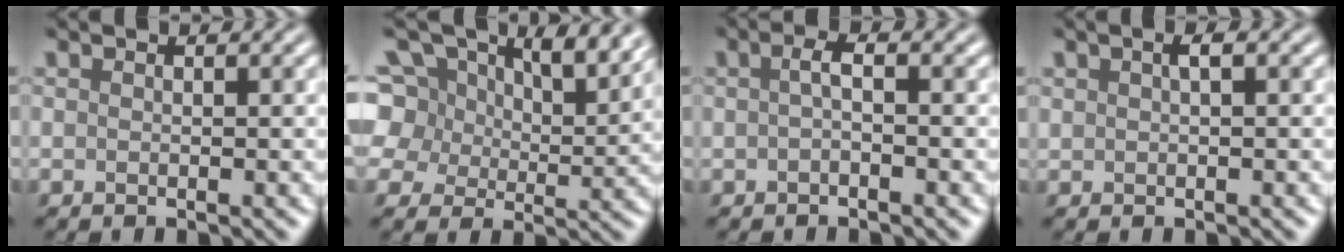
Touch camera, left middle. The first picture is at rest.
{"total": 12.7, "force": [7.6, 7.8, 6.6], "torque": [-0.140, 0.023, 0.118]}
{"total": 1.3, "force": [-0.1, 0.3, 1.2], "torque": [-0.026, 0.001, -0.002]}
{"total": 1.0, "force": [0.5, 0.4, 0.7], "torque": [-0.019, 0.006, 0.011]}